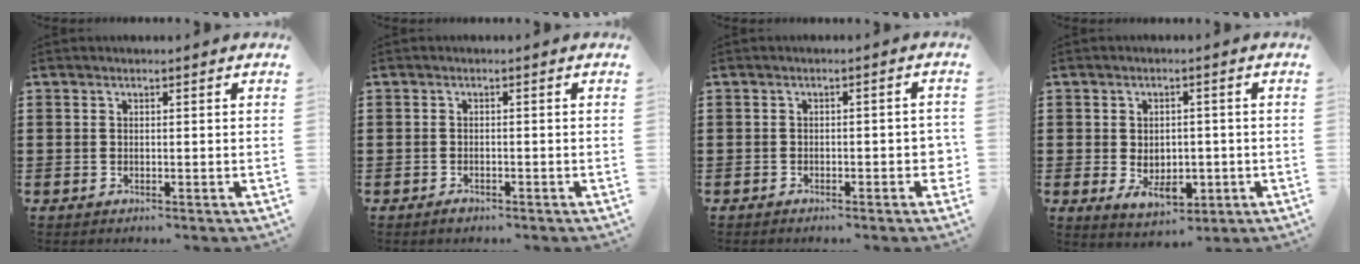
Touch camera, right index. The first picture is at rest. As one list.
[{"total": 0.9, "force": [-0.8, 0.4, 0.3], "torque": [-0.009, -0.002, -0.015]}, {"total": 2.3, "force": [-1.3, 0.9, 1.6], "torque": [-0.027, 0.002, -0.026]}, {"total": 4.9, "force": [-1.3, 3.3, 3.4], "torque": [-0.054, -0.002, -0.028]}]